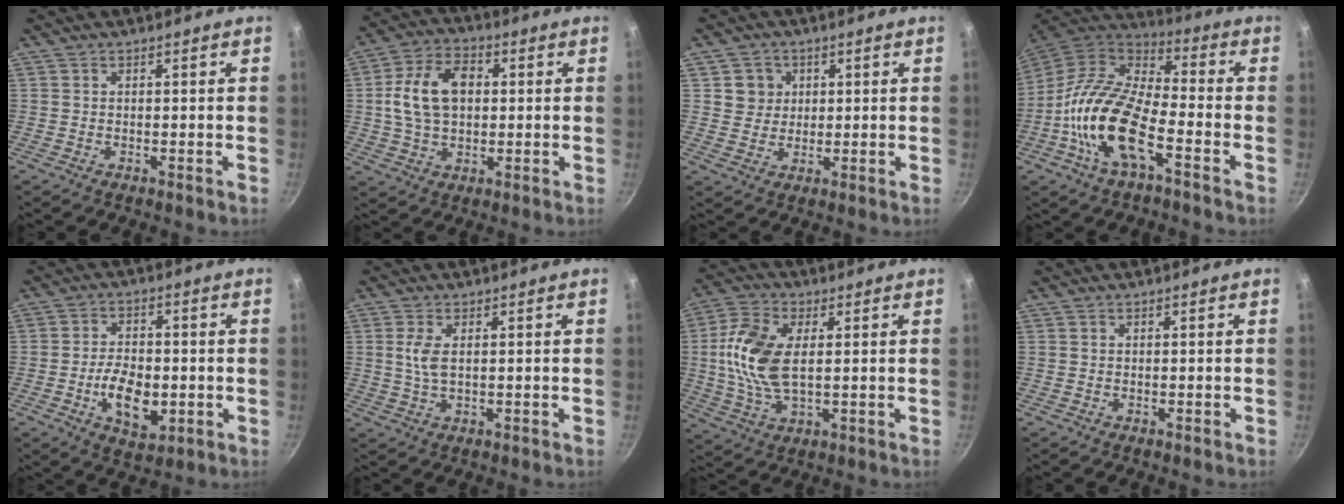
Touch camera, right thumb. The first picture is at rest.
{"total": 12.6, "force": [1.4, 8.6, 9.1], "torque": [-0.148, 0.016, 0.017]}
{"total": 4.7, "force": [1.4, 4.5, 0.9], "torque": [0.019, 0.004, 0.021]}
{"total": 17.7, "force": [-6.1, 7.6, 14.8], "torque": [-0.280, 0.037, -0.131]}
{"total": 9.6, "force": [-2.1, 5.5, 7.6], "torque": [-0.115, 0.007, -0.032]}
{"total": 3.9, "force": [0.8, 1.7, 3.5], "torque": [-0.073, -0.005, 0.019]}
{"total": 12.7, "force": [1.6, 6.5, 10.7], "torque": [-0.218, 0.006, 0.028]}
{"total": 0.0}